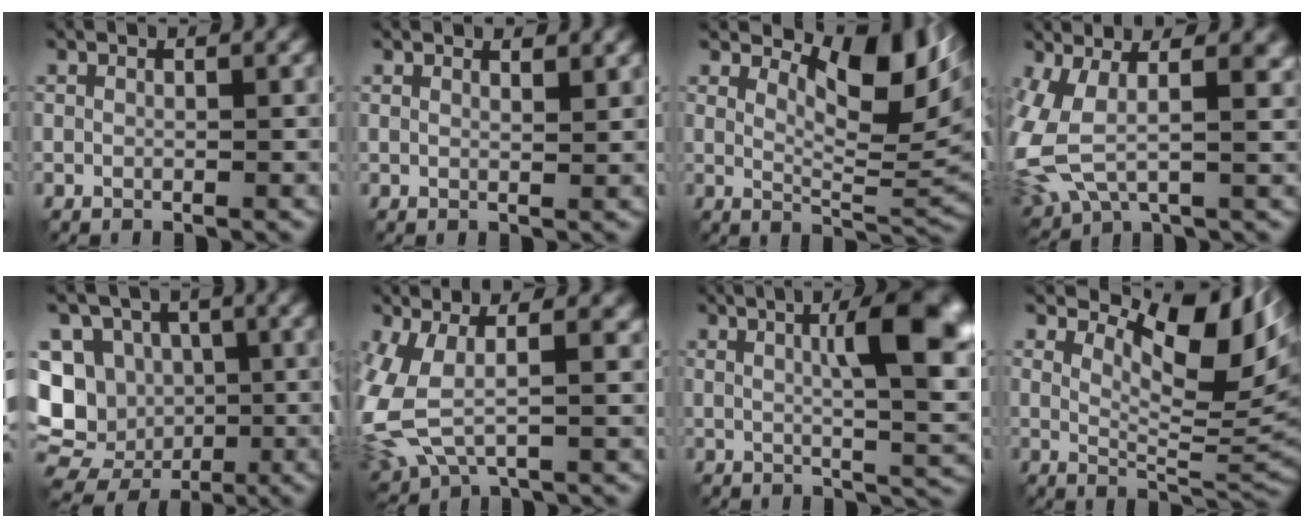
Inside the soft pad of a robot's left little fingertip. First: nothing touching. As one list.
[{"total": 1.4, "force": [1.3, 0.2, 0.5], "torque": [-0.011, 0.000, 0.019]}, {"total": 8.4, "force": [3.4, 3.4, 6.8], "torque": [-0.098, -0.006, 0.056]}, {"total": 9.0, "force": [0.2, 4.7, 7.7], "torque": [-0.204, -0.017, 0.008]}, {"total": 12.6, "force": [-1.6, 11.1, 5.8], "torque": [-0.117, 0.003, -0.051]}, {"total": 7.6, "force": [-0.3, 3.8, 6.6], "torque": [-0.180, -0.013, -0.004]}, {"total": 10.2, "force": [2.5, 2.4, 9.5], "torque": [-0.114, 0.012, 0.038]}, {"total": 9.5, "force": [4.2, 3.6, 7.7], "torque": [-0.116, -0.005, 0.072]}]